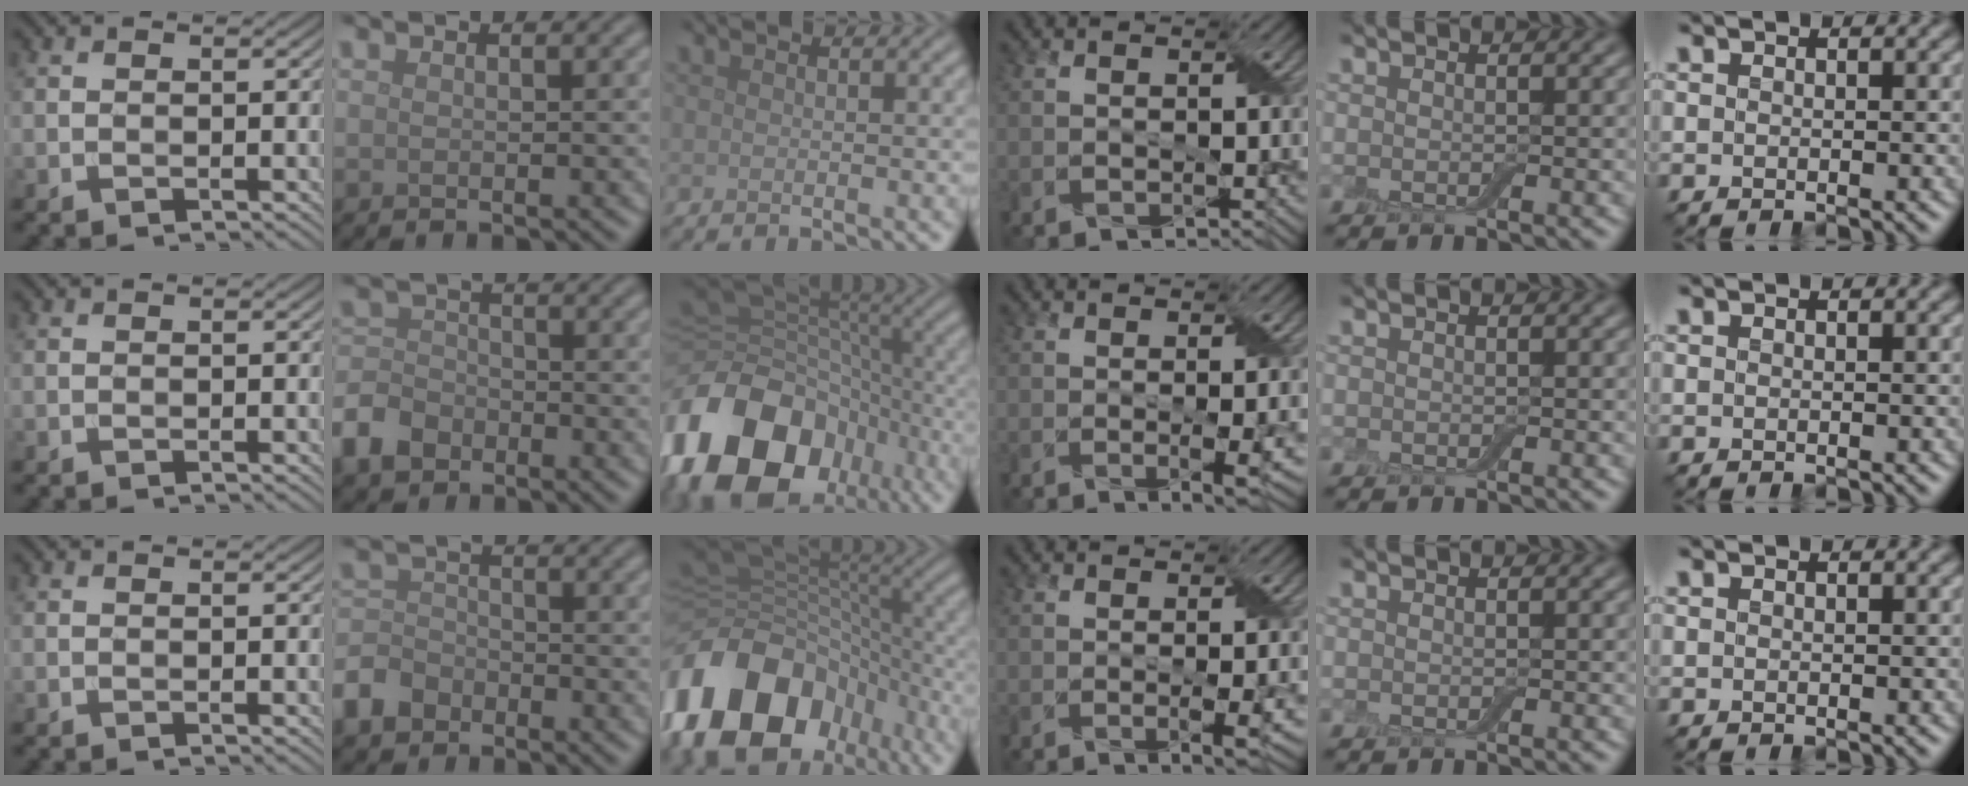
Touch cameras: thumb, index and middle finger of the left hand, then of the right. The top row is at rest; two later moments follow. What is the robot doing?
{"motion": "fold", "object": "aluminum foil"}